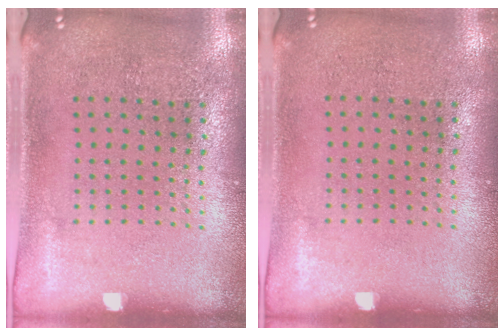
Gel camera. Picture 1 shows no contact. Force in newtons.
{"total": 0.0}